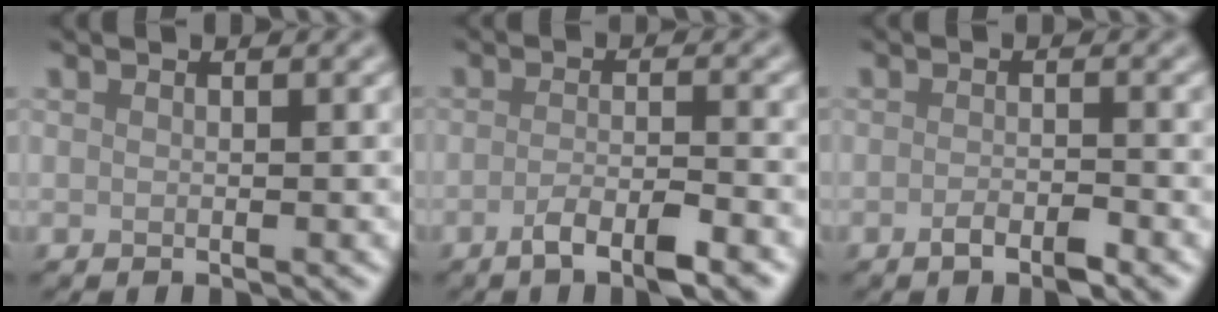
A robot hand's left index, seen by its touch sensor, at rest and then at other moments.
{"total": 4.0, "force": [-2.3, 0.9, 3.2], "torque": [-0.057, 0.000, -0.045]}
{"total": 2.2, "force": [-1.3, 0.6, 1.7], "torque": [-0.030, -0.001, -0.024]}